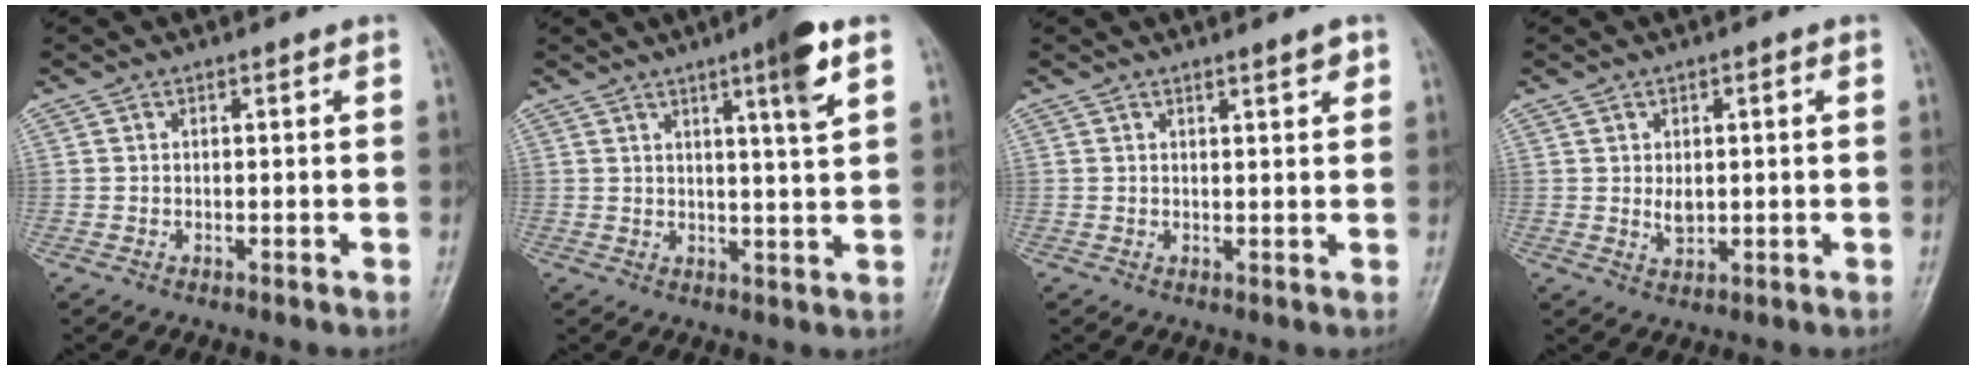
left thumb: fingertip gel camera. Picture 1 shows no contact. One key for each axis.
{"total": 6.9, "fx": 3.6, "fy": 0.3, "fz": 5.9, "tx": -0.090, "ty": -0.019, "tz": 0.054}
{"total": 2.1, "fx": 1.4, "fy": 0.4, "fz": 1.5, "tx": -0.018, "ty": -0.008, "tz": 0.019}
{"total": 2.9, "fx": 0.1, "fy": 1.8, "fz": 2.2, "tx": -0.031, "ty": -0.005, "tz": 0.006}